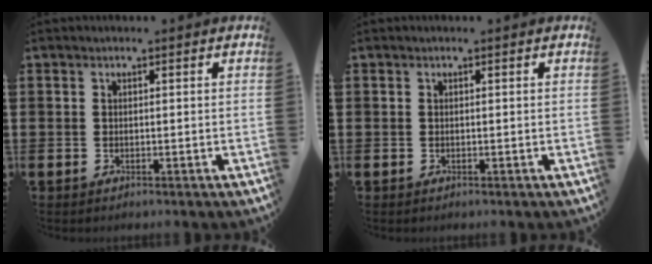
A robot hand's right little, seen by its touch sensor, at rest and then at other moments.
{"total": 0.0}